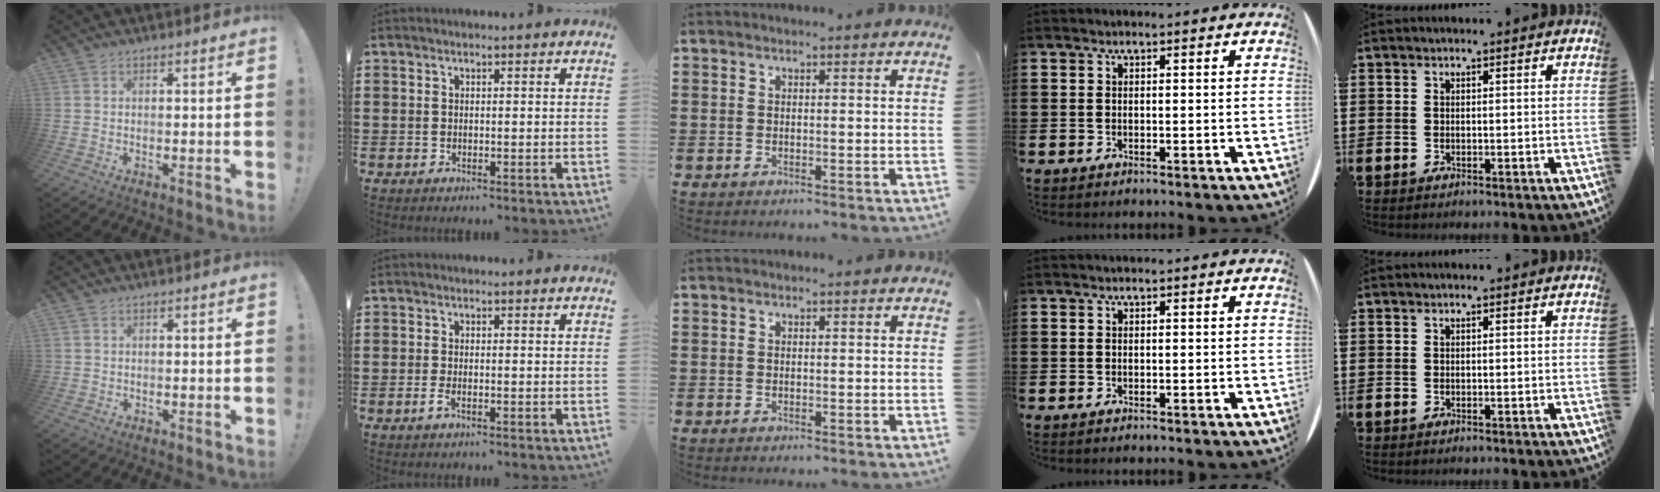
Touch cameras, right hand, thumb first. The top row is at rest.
{"thumb": {"total": 0.7, "force": [0.0, 0.7, 0.0], "torque": [0.000, 0.001, 0.000]}, "index": {"total": 1.6, "force": [-0.7, 0.3, 1.4], "torque": [-0.041, -0.010, -0.016]}}